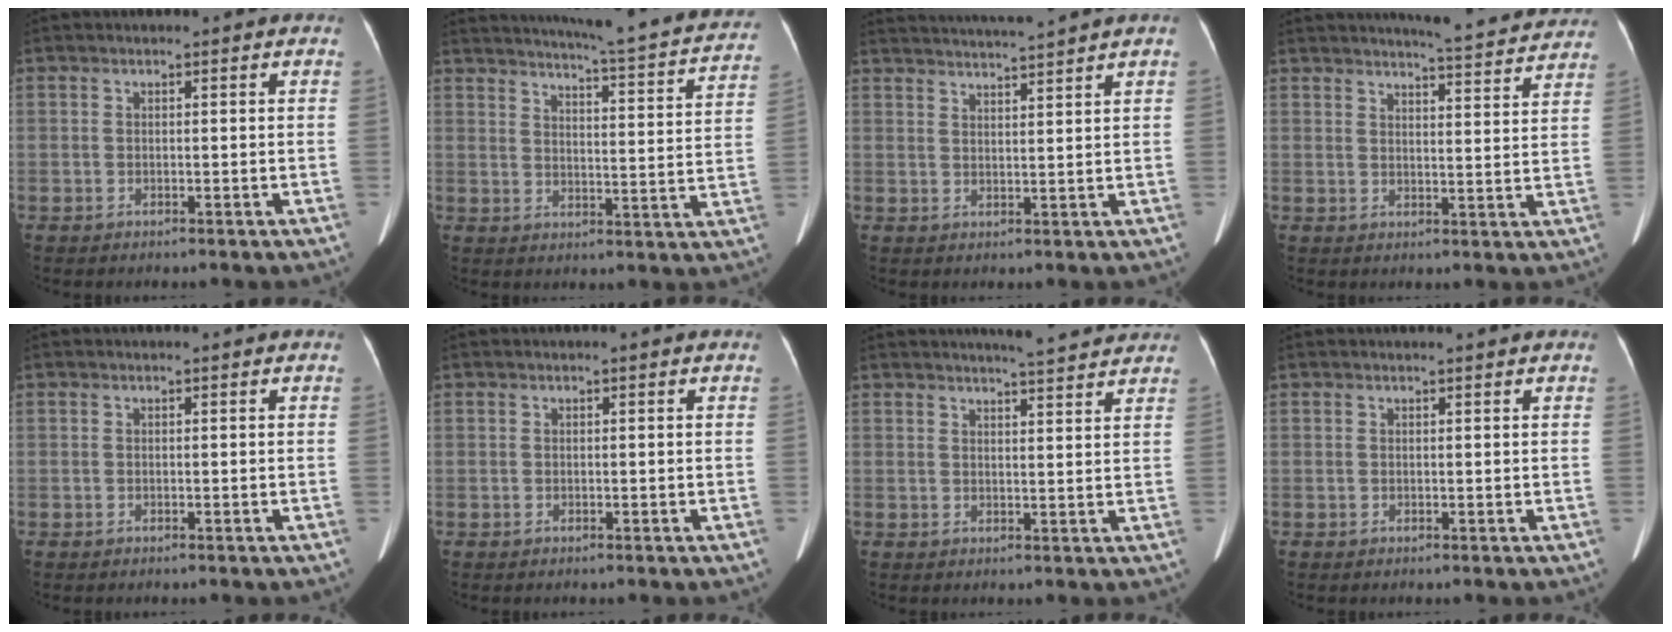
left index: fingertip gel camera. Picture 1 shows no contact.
{"total": 23.2, "force": [21.2, 1.4, 9.4], "torque": [-0.136, -0.051, 0.254]}
{"total": 7.8, "force": [7.2, -1.9, 2.3], "torque": [-0.037, 0.006, 0.110]}
{"total": 11.8, "force": [11.3, 0.6, 3.1], "torque": [-0.041, -0.013, 0.128]}
{"total": 0.0}
{"total": 0.0}
{"total": 7.5, "force": [7.0, 0.1, 2.7], "torque": [-0.044, 0.005, 0.084]}
{"total": 1.3, "force": [1.2, -0.1, 0.5], "torque": [-0.006, 0.007, 0.019]}